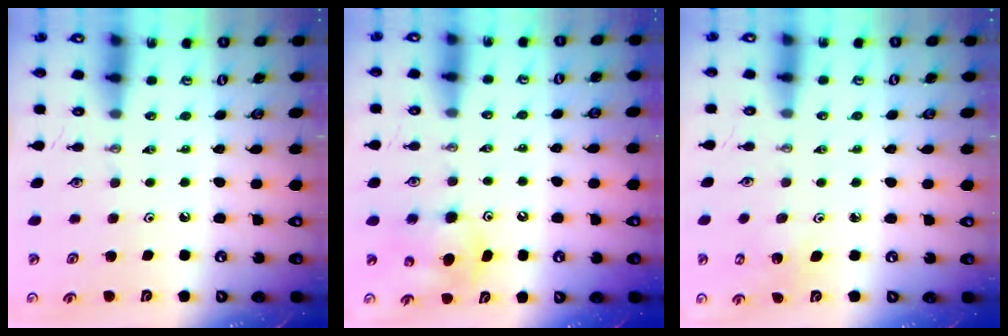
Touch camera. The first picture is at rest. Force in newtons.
{"total": 6.4, "press": 6.3, "slide": 1.3}
{"total": 3.3, "press": 3.3, "slide": 0.3}